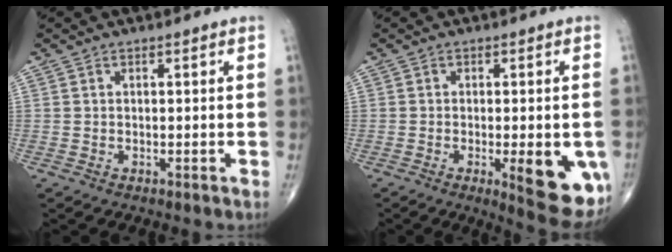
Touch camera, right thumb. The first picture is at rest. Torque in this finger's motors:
{"motor_torque": [1.72, 1.80, 0.53, -0.62, 0.28]}